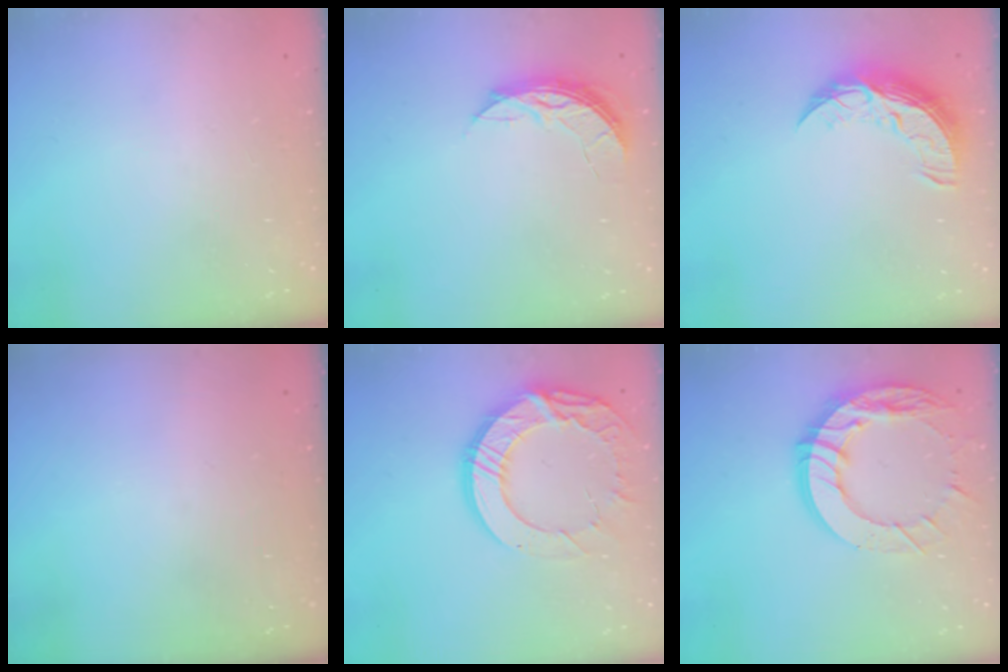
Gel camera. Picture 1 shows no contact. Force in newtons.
{"total": 6.1, "press": 6.1, "slide": 0.4}
{"total": 10.0, "press": 10.0, "slide": 0.6}
{"total": 0.0}
{"total": 17.6, "press": 17.5, "slide": 1.5}
{"total": 16.7, "press": 16.6, "slide": 1.6}